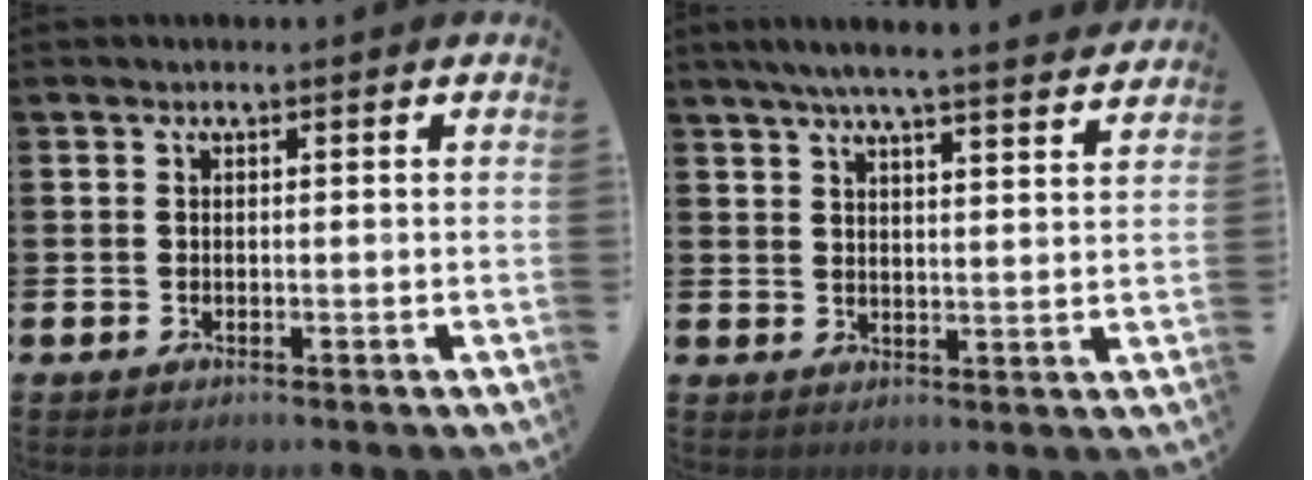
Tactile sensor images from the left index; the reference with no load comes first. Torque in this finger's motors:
{"motor_torque": [1.01, -1.13, 0.38, 0.06]}